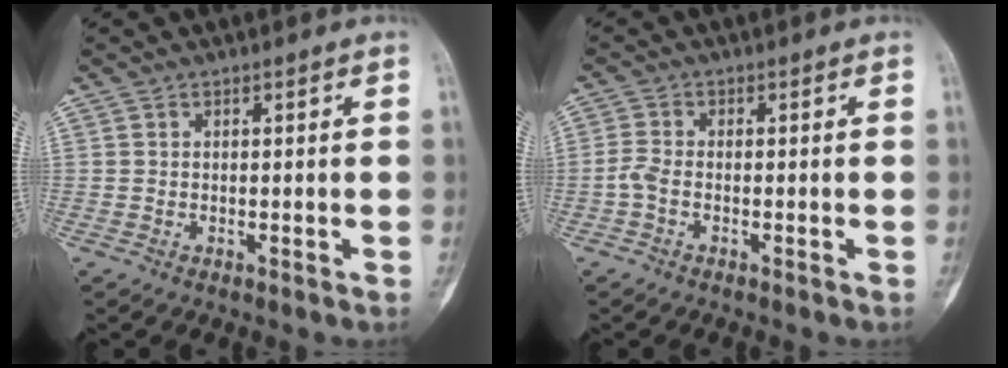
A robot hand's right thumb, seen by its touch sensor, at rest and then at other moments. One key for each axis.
{"total": 2.5, "fx": -0.9, "fy": 1.2, "fz": 2.0, "tx": -0.050, "ty": 0.003, "tz": -0.025}